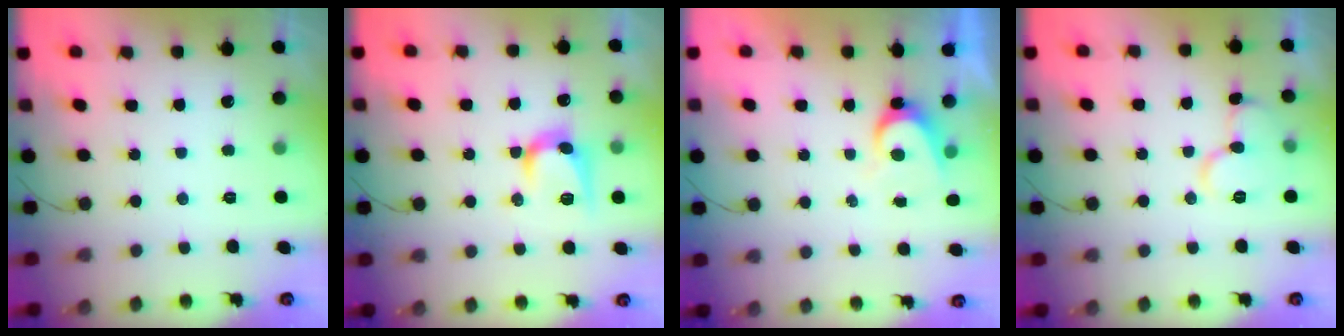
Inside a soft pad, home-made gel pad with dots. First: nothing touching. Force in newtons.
{"total": 9.9, "press": 9.9, "slide": 0.3}
{"total": 4.4, "press": 4.4, "slide": 0.6}
{"total": 9.6, "press": 9.5, "slide": 1.2}